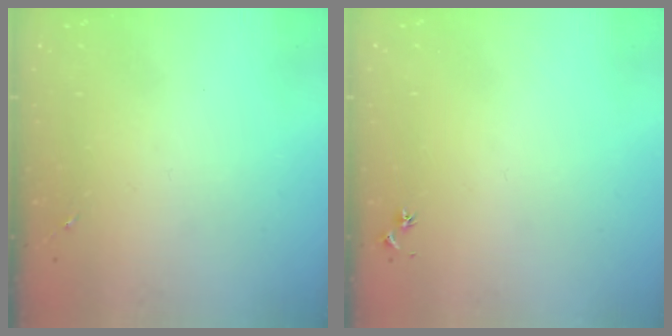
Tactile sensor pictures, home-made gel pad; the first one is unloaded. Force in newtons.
{"total": 3.0, "press": 2.9, "slide": 0.3}